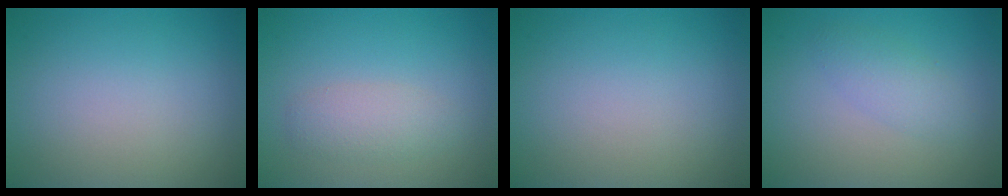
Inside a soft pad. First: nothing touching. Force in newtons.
{"total": 2.3, "press": 2.3, "slide": 0.1}
{"total": 0.0}
{"total": 2.0, "press": 2.0, "slide": 0.0}